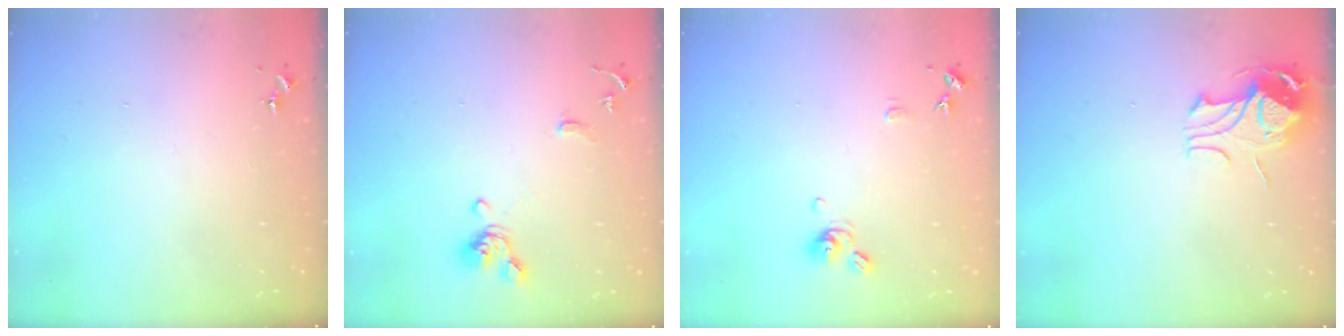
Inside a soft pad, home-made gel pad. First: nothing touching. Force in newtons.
{"total": 11.3, "press": 11.2, "slide": 1.3}
{"total": 9.4, "press": 9.4, "slide": 0.9}
{"total": 9.6, "press": 9.6, "slide": 1.1}